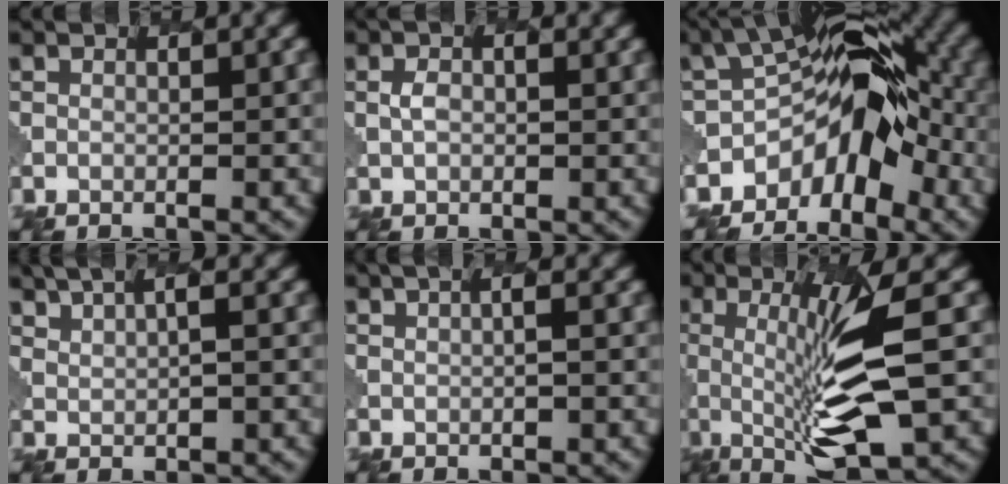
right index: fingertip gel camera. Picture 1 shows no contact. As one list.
[{"total": 1.0, "force": [0.0, 1.0, 0.2], "torque": [-0.042, -0.002, -0.015]}, {"total": 7.2, "force": [-3.2, 4.9, 4.2], "torque": [-0.068, 0.007, -0.093]}, {"total": 5.4, "force": [3.8, 2.5, 2.9], "torque": [-0.083, 0.032, 0.041]}, {"total": 4.3, "force": [1.8, 2.2, 3.3], "torque": [-0.020, 0.034, -0.009]}, {"total": 7.0, "force": [0.1, 1.1, 6.9], "torque": [-0.153, 0.007, -0.021]}]